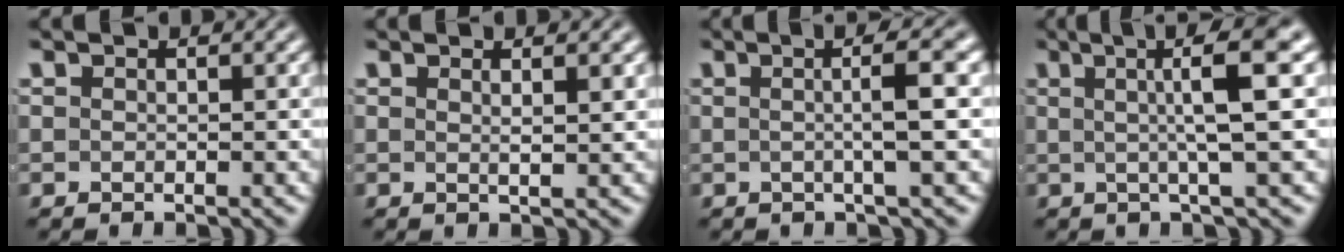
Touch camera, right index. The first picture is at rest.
{"total": 1.4, "force": [0.6, -1.0, 0.8], "torque": [-0.012, -0.008, 0.016]}
{"total": 3.6, "force": [0.3, -0.8, 3.5], "torque": [-0.049, 0.008, 0.004]}
{"total": 5.8, "force": [2.1, -0.5, 5.4], "torque": [-0.073, 0.017, 0.027]}